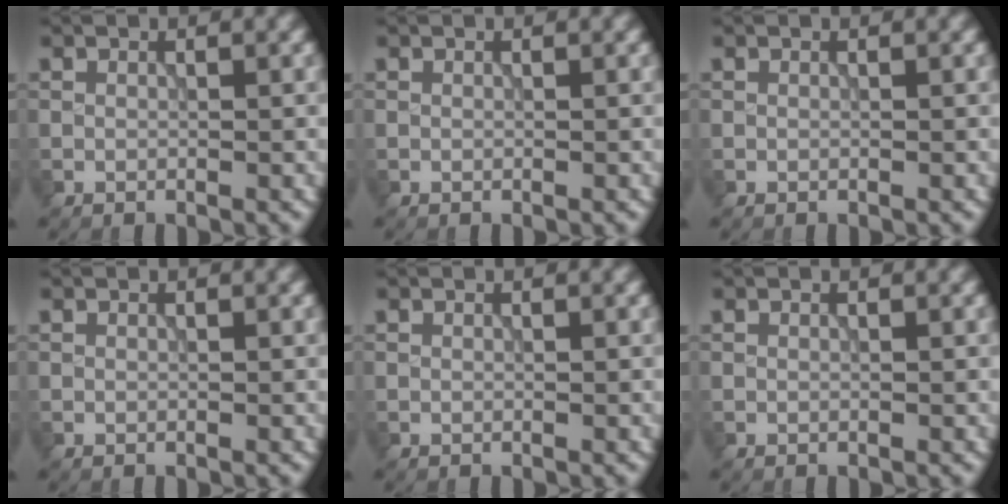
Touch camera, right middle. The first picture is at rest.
{"total": 0.0}
{"total": 0.0}
{"total": 0.0}
{"total": 0.0}
{"total": 0.0}